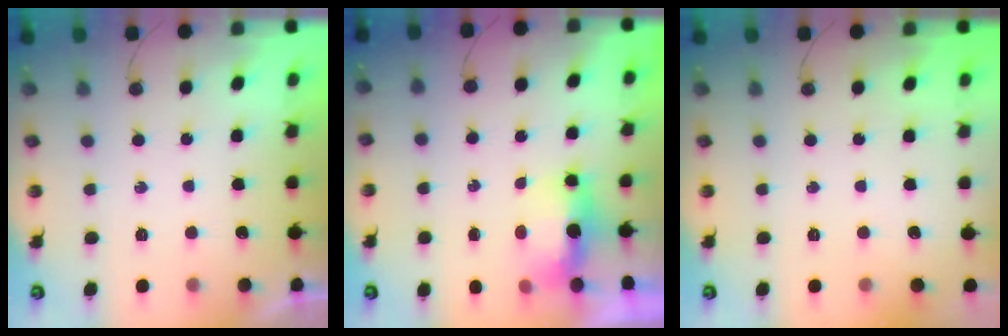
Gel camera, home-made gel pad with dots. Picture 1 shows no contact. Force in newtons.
{"total": 5.7, "press": 5.6, "slide": 0.9}
{"total": 0.0}